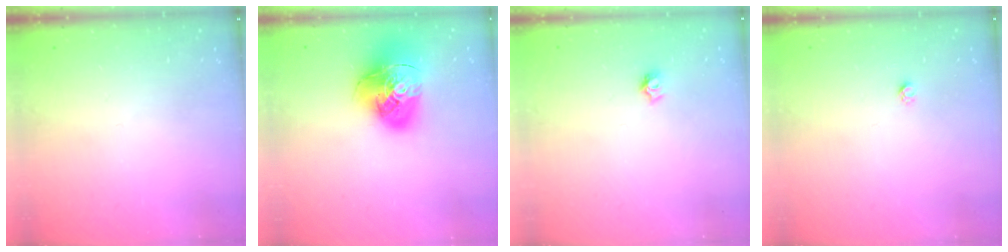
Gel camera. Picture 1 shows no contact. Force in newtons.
{"total": 17.1, "press": 17.0, "slide": 2.1}
{"total": 4.2, "press": 4.2, "slide": 0.4}
{"total": 1.9, "press": 1.9, "slide": 0.1}